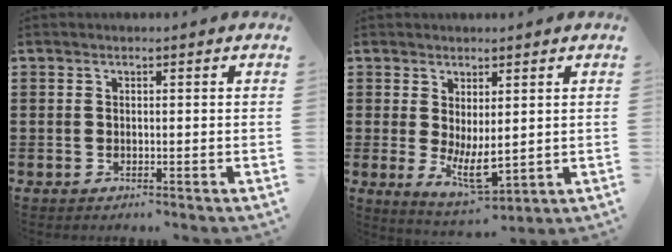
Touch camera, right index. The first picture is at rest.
{"total": 5.5, "force": [-0.1, 2.2, 5.0], "torque": [-0.093, -0.013, 0.001]}